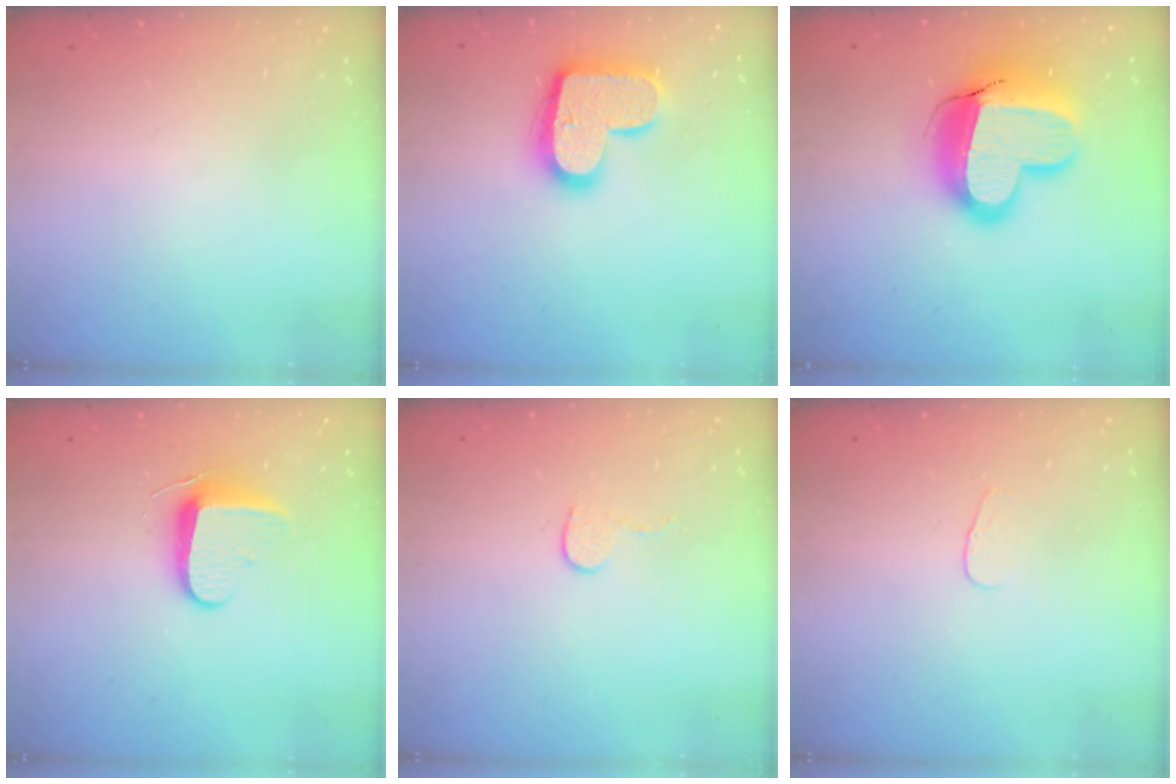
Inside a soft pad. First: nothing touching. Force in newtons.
{"total": 16.6, "press": 16.5, "slide": 0.9}
{"total": 18.3, "press": 18.3, "slide": 1.4}
{"total": 9.3, "press": 9.2, "slide": 1.5}
{"total": 4.0, "press": 4.0, "slide": 0.4}
{"total": 2.8, "press": 2.8, "slide": 0.3}